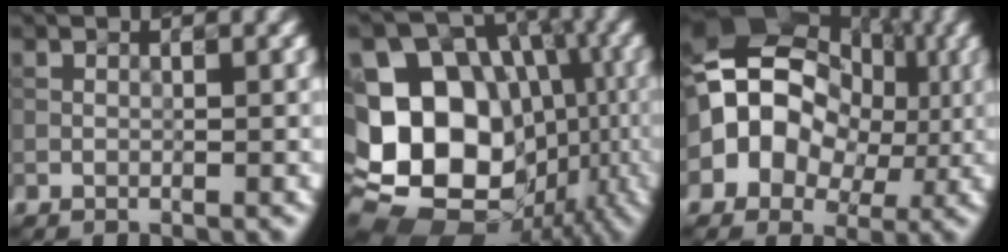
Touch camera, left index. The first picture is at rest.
{"total": 19.5, "force": [-3.0, 16.2, 10.5], "torque": [-0.177, 0.002, -0.047]}
{"total": 11.3, "force": [0.8, 8.9, 7.0], "torque": [-0.102, 0.019, -0.006]}